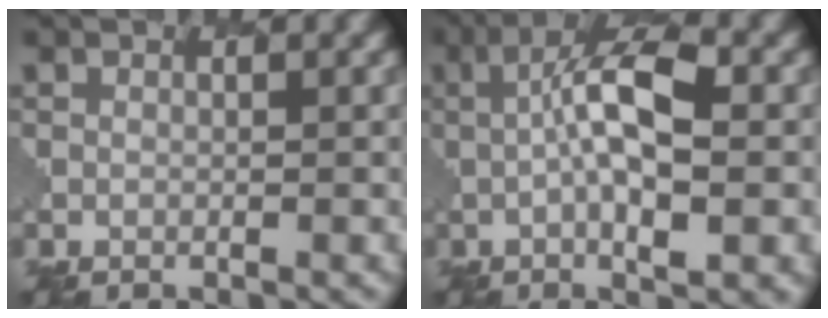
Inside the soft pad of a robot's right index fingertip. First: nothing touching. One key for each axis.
{"total": 7.6, "fx": 0.0, "fy": 2.1, "fz": 7.3, "tx": -0.123, "ty": 0.010, "tz": 0.000}